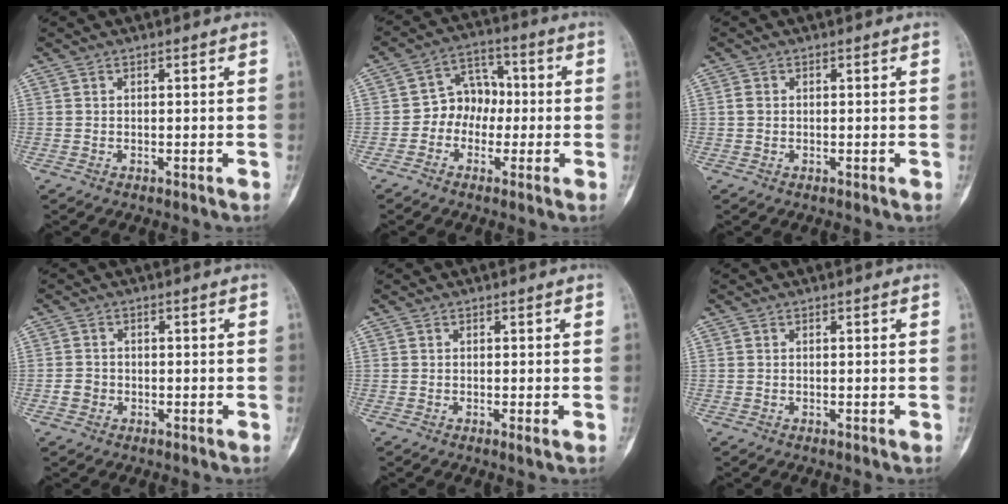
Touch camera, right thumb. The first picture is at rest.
{"total": 6.9, "force": [-0.8, 5.8, 3.6], "torque": [-0.011, 0.024, -0.028]}
{"total": 1.1, "force": [0.0, 0.9, 0.6], "torque": [-0.011, 0.001, 0.000]}
{"total": 2.0, "force": [-0.7, 1.8, 0.6], "torque": [-0.006, 0.009, -0.015]}
{"total": 0.5, "force": [0.0, 0.1, 0.5], "torque": [-0.012, -0.004, 0.001]}
{"total": 0.0}